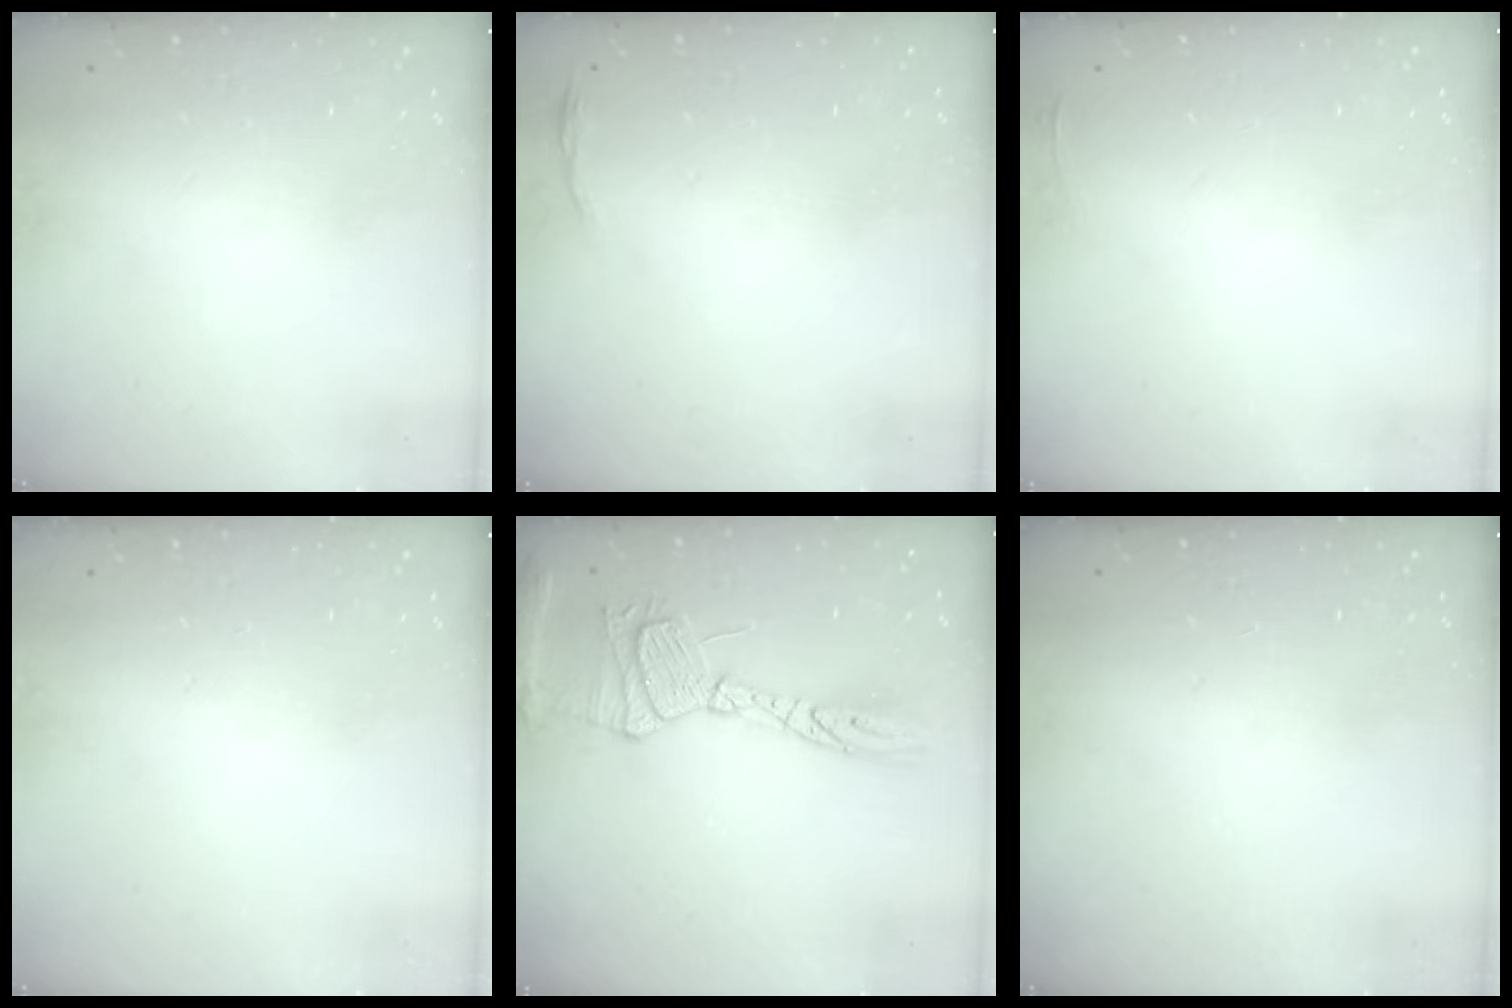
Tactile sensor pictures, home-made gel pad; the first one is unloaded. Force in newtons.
{"total": 3.6, "press": 3.5, "slide": 0.7}
{"total": 3.3, "press": 2.7, "slide": 1.8}
{"total": 0.0}
{"total": 17.8, "press": 17.7, "slide": 1.5}
{"total": 0.0}